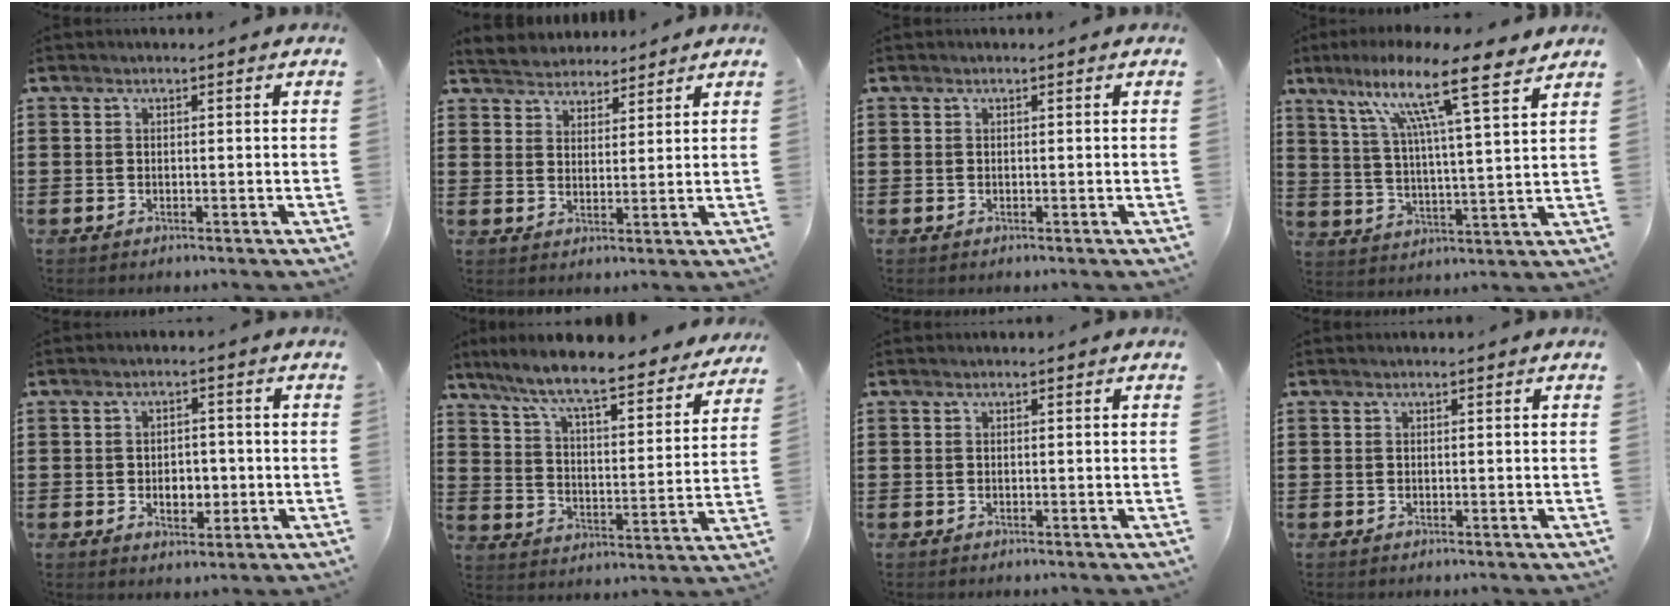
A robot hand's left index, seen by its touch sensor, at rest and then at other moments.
{"total": 3.4, "force": [3.2, 1.0, -0.6], "torque": [-0.006, -0.008, 0.059]}
{"total": 0.0}
{"total": 12.6, "force": [9.3, 0.9, 8.5], "torque": [-0.168, -0.046, 0.146]}
{"total": 4.2, "force": [-0.9, 2.7, 3.1], "torque": [-0.047, 0.001, -0.022]}
{"total": 7.9, "force": [6.9, 0.2, 3.9], "torque": [-0.104, -0.050, 0.112]}
{"total": 0.0}
{"total": 0.0}